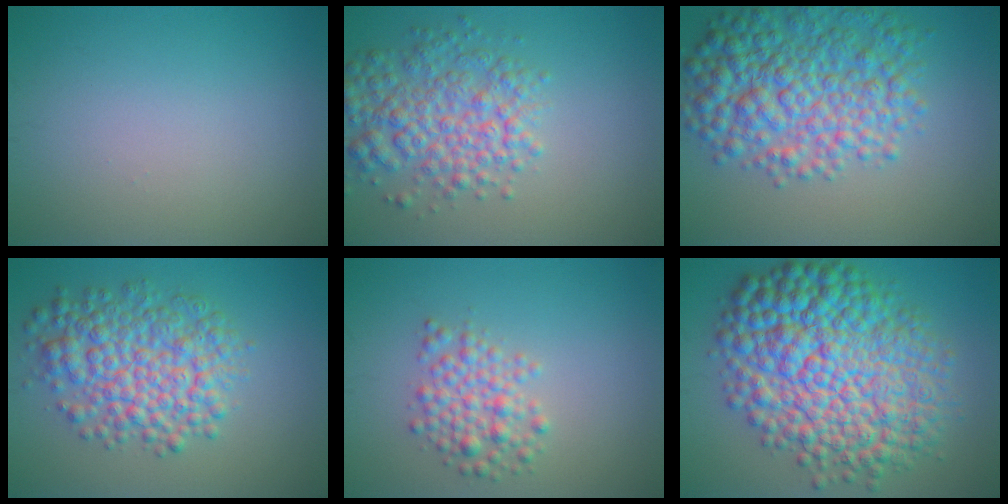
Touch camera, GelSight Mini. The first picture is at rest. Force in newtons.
{"total": 5.5, "press": 5.5, "slide": 0.2}
{"total": 8.1, "press": 8.1, "slide": 0.2}
{"total": 7.2, "press": 7.2, "slide": 0.1}
{"total": 3.2, "press": 3.2, "slide": 0.2}
{"total": 13.8, "press": 13.8, "slide": 0.0}